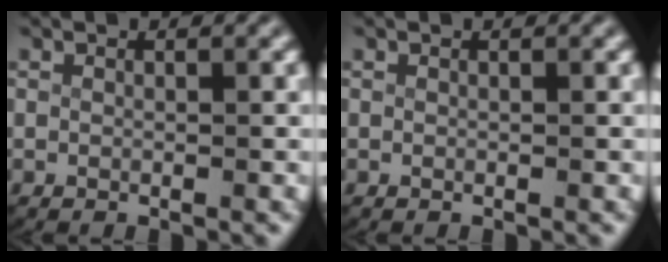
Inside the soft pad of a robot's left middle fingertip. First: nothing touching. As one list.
[{"total": 0.0}]